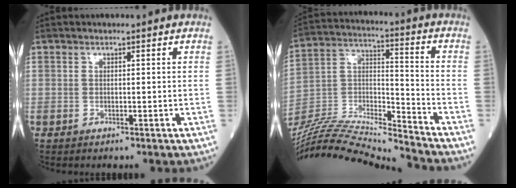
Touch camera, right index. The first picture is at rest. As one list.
[{"total": 20.7, "force": [-19.8, -0.8, 6.0], "torque": [-0.122, 0.010, -0.344]}]